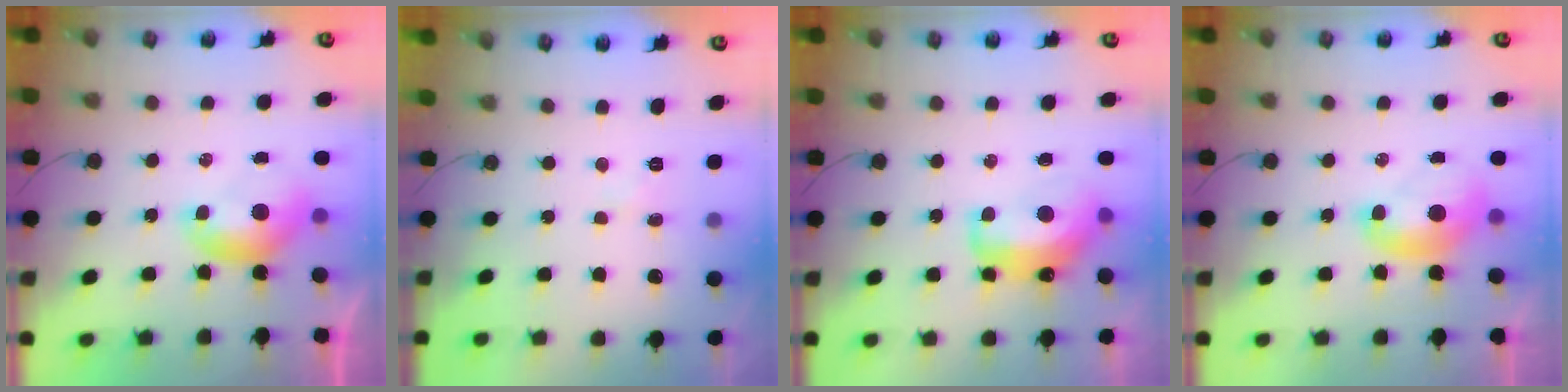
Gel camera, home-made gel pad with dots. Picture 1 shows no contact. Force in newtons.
{"total": 0.9, "press": 0.9, "slide": 0.3}
{"total": 6.9, "press": 6.8, "slide": 1.0}
{"total": 1.9, "press": 1.9, "slide": 0.3}